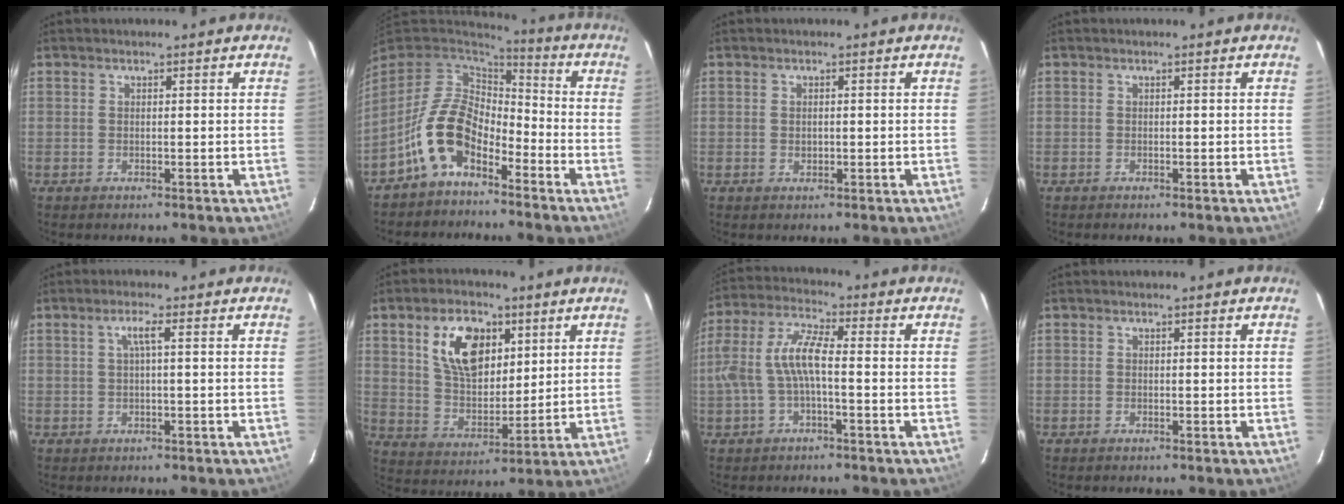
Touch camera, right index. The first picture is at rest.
{"total": 11.6, "force": [-6.4, 6.7, 7.0], "torque": [-0.147, 0.018, -0.125]}
{"total": 1.0, "force": [-0.1, 0.9, 0.5], "torque": [-0.006, 0.001, 0.000]}
{"total": 0.0}
{"total": 2.2, "force": [0.2, -0.1, 2.2], "torque": [-0.042, 0.005, 0.003]}
{"total": 12.9, "force": [5.4, 7.8, 8.7], "torque": [-0.158, 0.017, 0.106]}
{"total": 8.2, "force": [-1.6, 2.3, 7.7], "torque": [-0.172, 0.013, -0.027]}
{"total": 0.0}